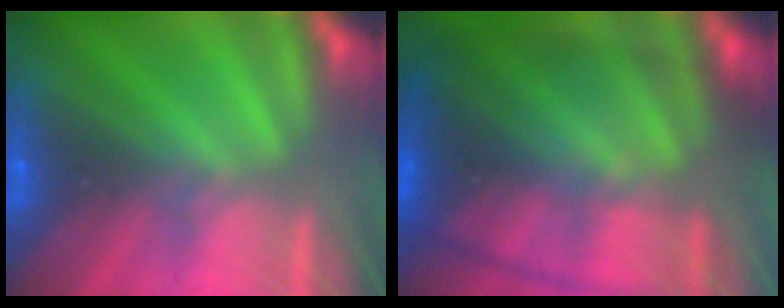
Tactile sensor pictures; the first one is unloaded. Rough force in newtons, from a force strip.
{"total": 7.2}